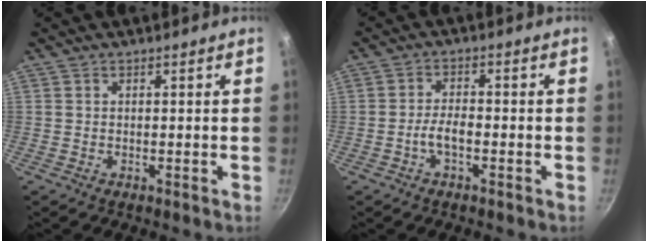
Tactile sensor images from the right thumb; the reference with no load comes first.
{"total": 3.6, "force": [-1.6, 1.4, 2.9], "torque": [-0.052, 0.020, -0.033]}